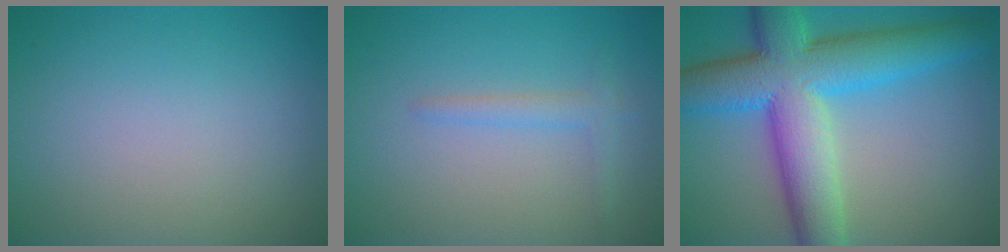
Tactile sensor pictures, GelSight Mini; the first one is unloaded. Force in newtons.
{"total": 1.4, "press": 1.4, "slide": 0.2}
{"total": 11.4, "press": 11.4, "slide": 0.1}